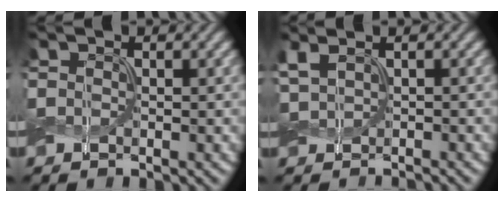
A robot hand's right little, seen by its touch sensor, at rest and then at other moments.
{"total": 1.8, "force": [0.8, 1.0, 1.3], "torque": [-0.034, 0.005, 0.014]}